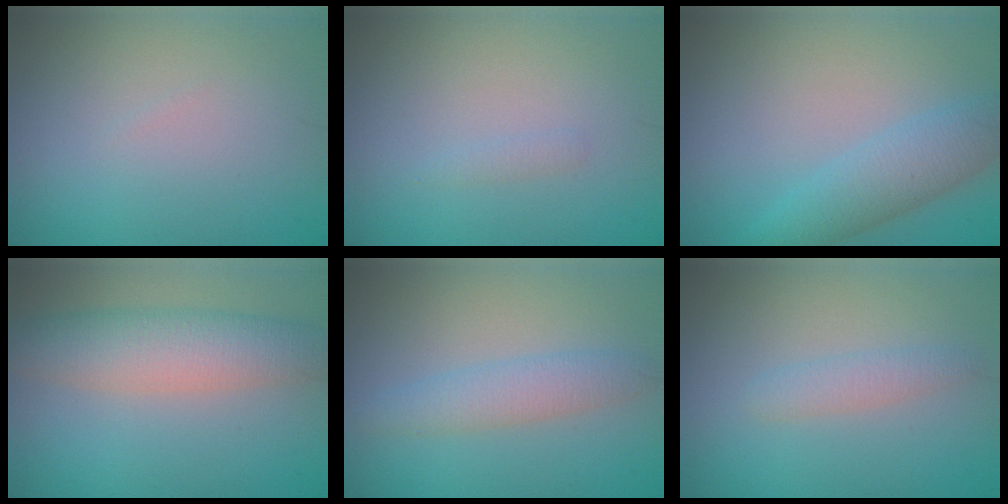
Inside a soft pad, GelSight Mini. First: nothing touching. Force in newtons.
{"total": 0.6, "press": 0.6, "slide": 0.1}
{"total": 3.8, "press": 3.8, "slide": 0.1}
{"total": 5.3, "press": 5.3, "slide": 0.3}
{"total": 2.5, "press": 2.5, "slide": 0.1}
{"total": 1.6, "press": 1.6, "slide": 0.1}